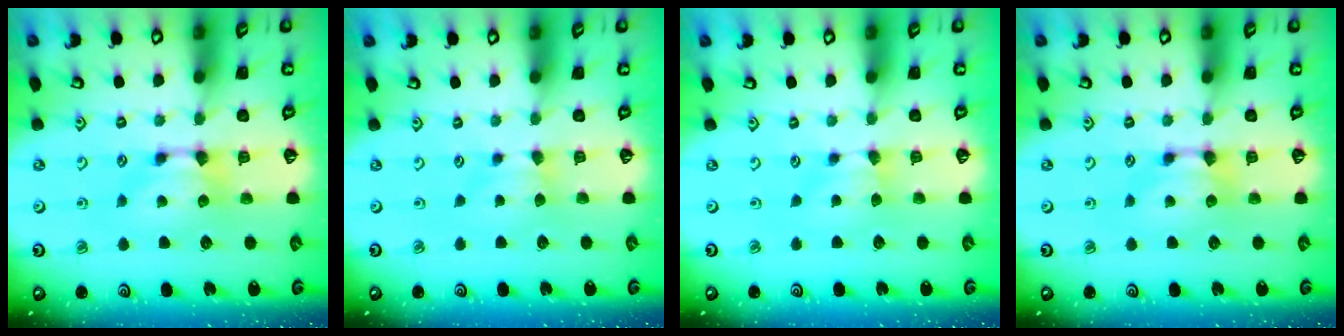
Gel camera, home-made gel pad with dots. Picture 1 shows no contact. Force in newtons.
{"total": 1.7, "press": 1.6, "slide": 0.4}
{"total": 1.2, "press": 1.1, "slide": 0.4}
{"total": 0.0}